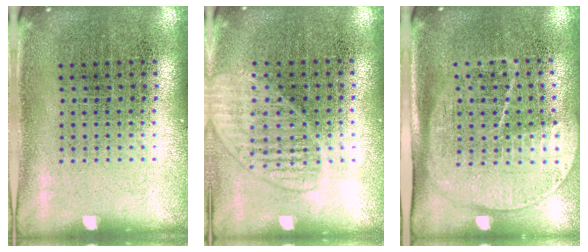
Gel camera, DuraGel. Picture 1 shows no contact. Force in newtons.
{"total": 1.5, "press": 1.4, "slide": 0.5}
{"total": 1.8, "press": 1.4, "slide": 1.0}